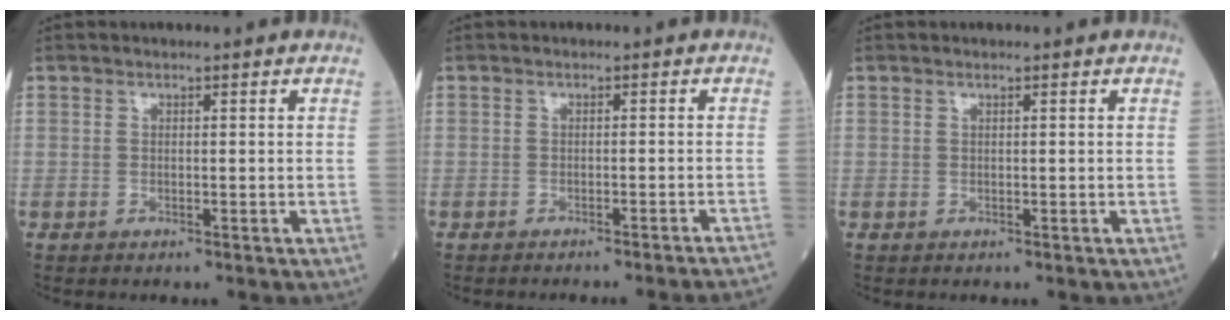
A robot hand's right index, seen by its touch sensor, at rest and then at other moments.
{"total": 9.2, "force": [-8.7, -1.6, 2.5], "torque": [-0.006, -0.021, -0.096]}
{"total": 0.0}